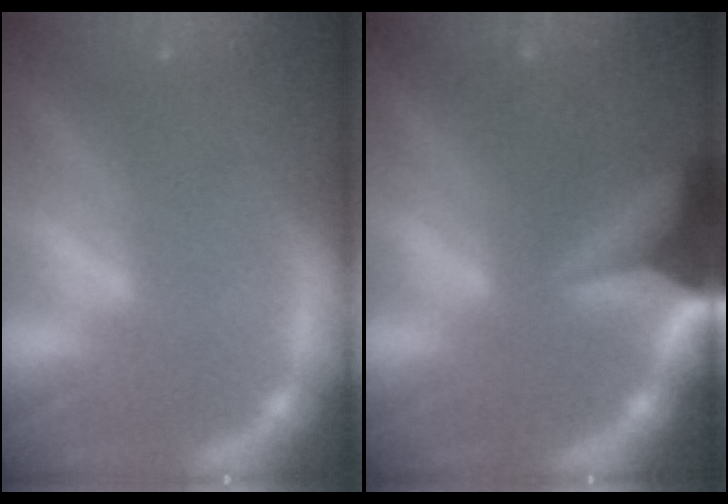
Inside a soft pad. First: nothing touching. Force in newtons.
{"total": 9.9}